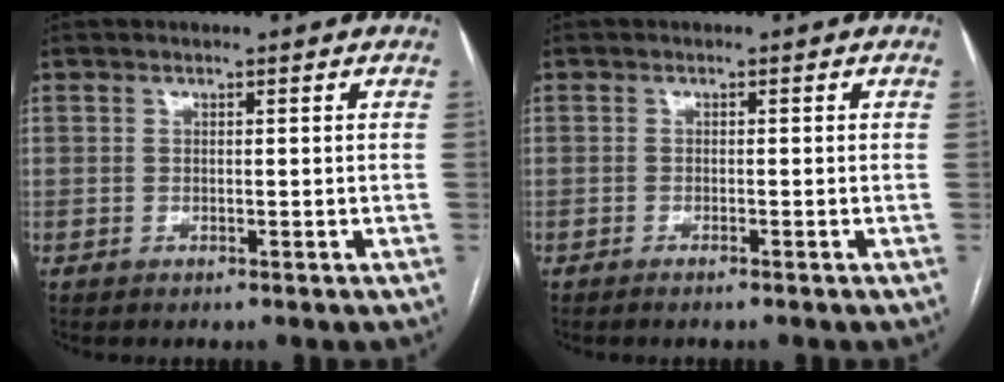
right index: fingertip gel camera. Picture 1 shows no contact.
{"total": 1.0, "force": [-0.8, -0.1, 0.6], "torque": [-0.014, -0.001, -0.014]}